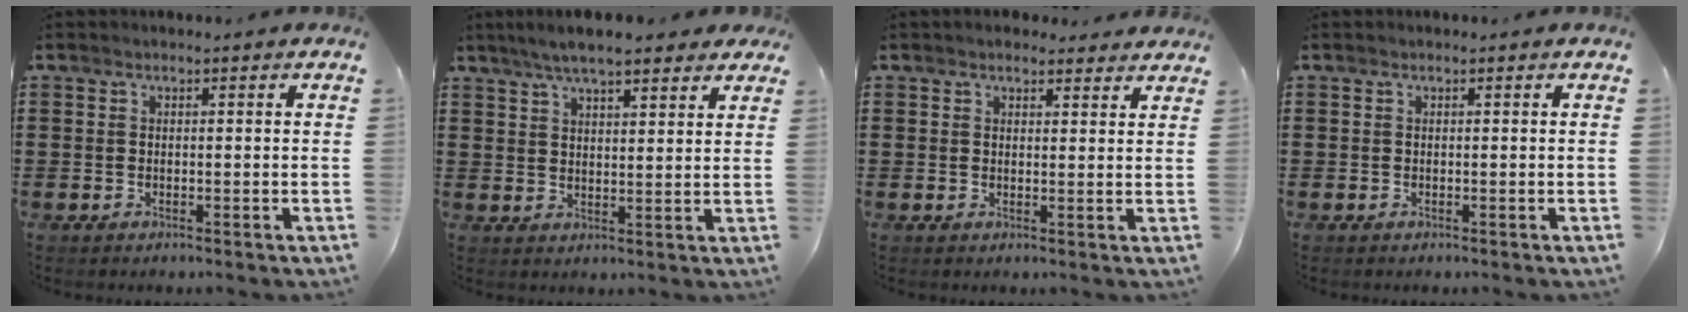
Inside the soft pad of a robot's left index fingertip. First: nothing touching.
{"total": 6.1, "force": [5.0, 1.1, 3.1], "torque": [-0.074, -0.002, 0.092]}
{"total": 2.3, "force": [2.1, 0.7, 0.3], "torque": [-0.004, -0.002, 0.039]}
{"total": 0.0}